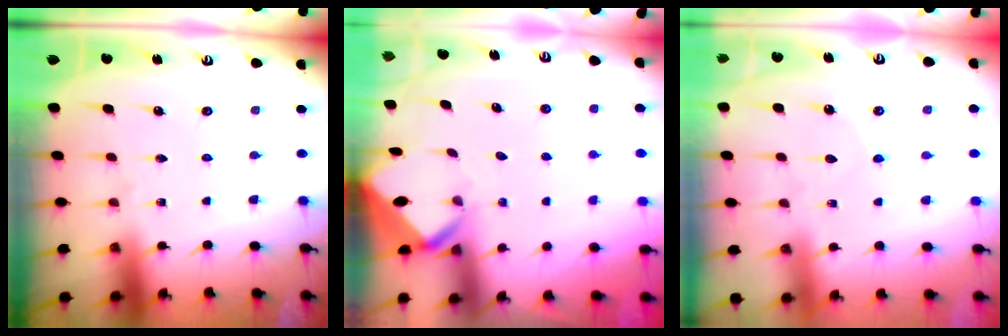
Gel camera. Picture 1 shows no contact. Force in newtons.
{"total": 3.1, "press": 3.1, "slide": 0.2}
{"total": 3.9, "press": 3.9, "slide": 0.4}